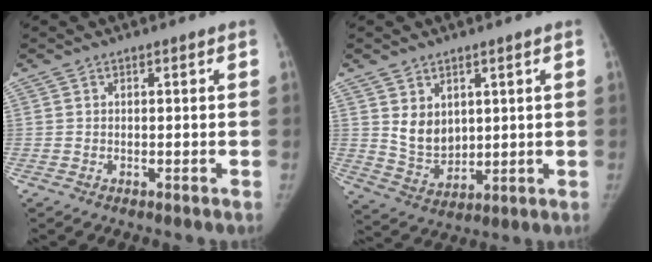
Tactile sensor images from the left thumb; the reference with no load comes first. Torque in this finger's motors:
{"motor_torque": [-0.01, 0.10, 0.66, -0.73, 0.03]}